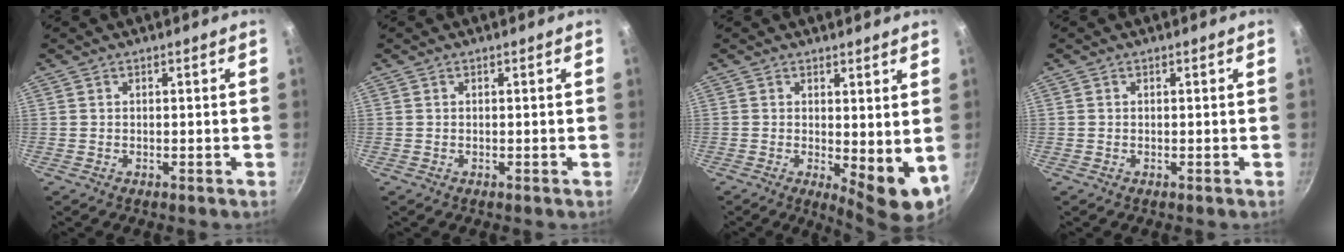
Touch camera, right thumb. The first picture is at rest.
{"total": 0.0}
{"total": 7.5, "force": [0.8, 2.9, 6.9], "torque": [-0.082, -0.017, 0.018]}
{"total": 0.0}